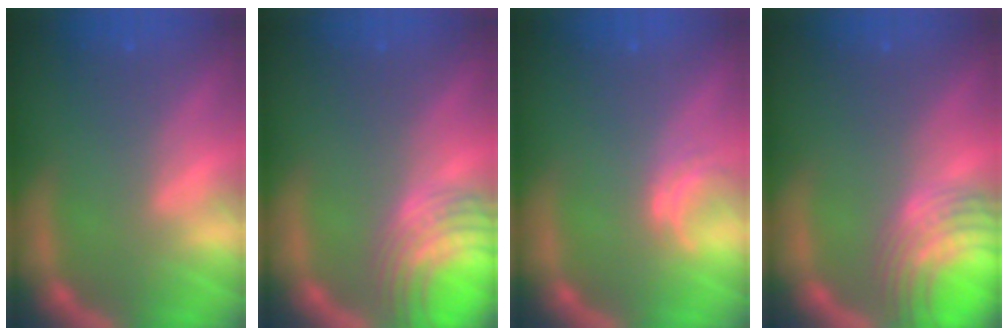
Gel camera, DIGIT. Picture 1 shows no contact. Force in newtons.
{"total": 8.1}
{"total": 1.5}
{"total": 8.5}